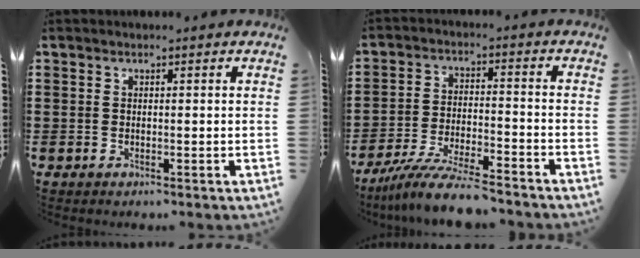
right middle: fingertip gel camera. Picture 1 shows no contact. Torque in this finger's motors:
{"motor_torque": [1.47, 0.67, 0.51, 0.21]}